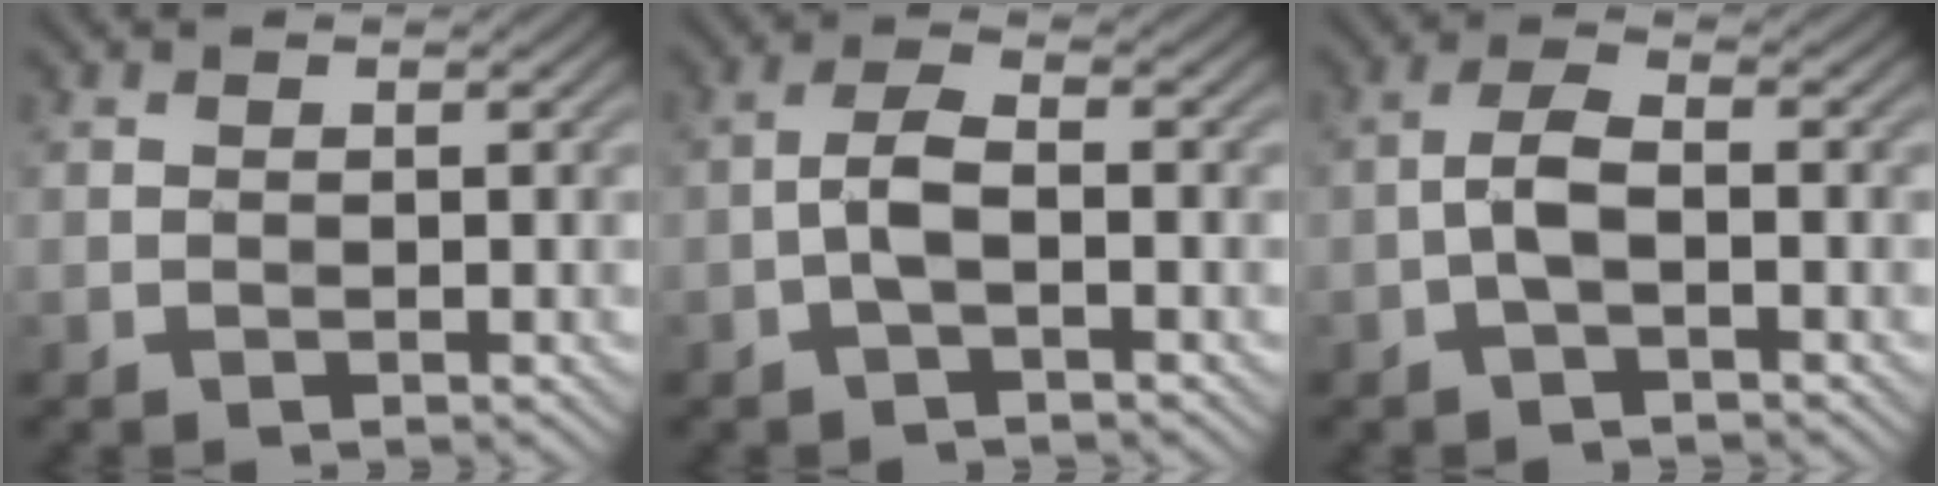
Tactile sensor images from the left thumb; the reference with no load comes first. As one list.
[{"total": 3.3, "force": [-1.2, 1.0, 2.9], "torque": [-0.064, 0.007, -0.031]}, {"total": 3.3, "force": [-1.2, 1.1, 2.9], "torque": [-0.065, 0.007, -0.031]}]